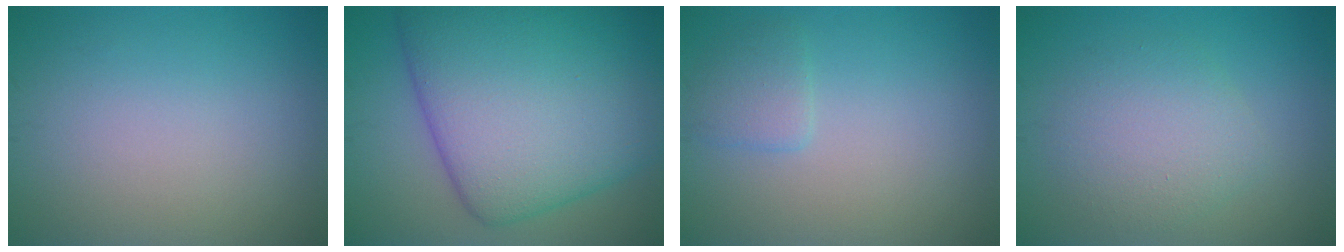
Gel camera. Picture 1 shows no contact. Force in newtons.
{"total": 14.7, "press": 14.7, "slide": 0.5}
{"total": 1.6, "press": 1.6, "slide": 0.1}
{"total": 3.8, "press": 3.8, "slide": 0.2}